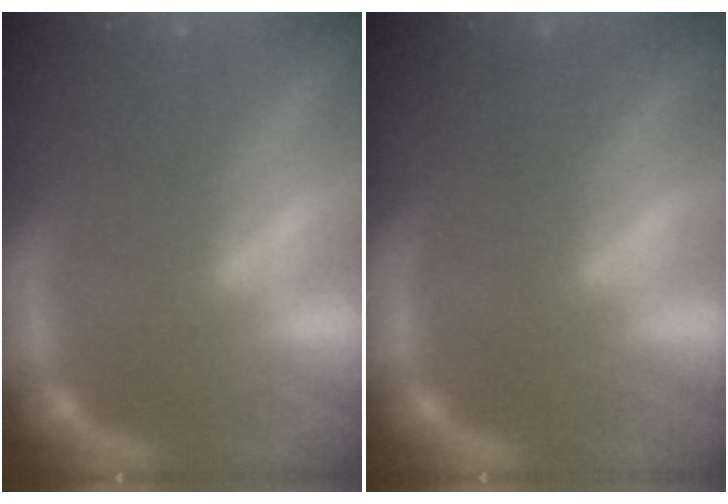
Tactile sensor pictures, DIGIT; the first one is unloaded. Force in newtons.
{"total": 0.0}